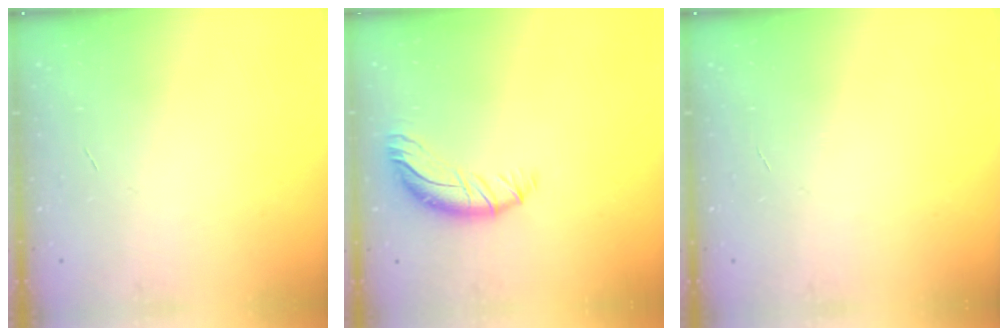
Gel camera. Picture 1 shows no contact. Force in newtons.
{"total": 9.3, "press": 9.2, "slide": 1.4}
{"total": 0.0}